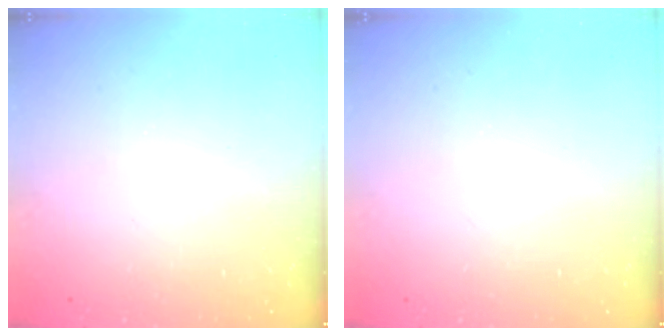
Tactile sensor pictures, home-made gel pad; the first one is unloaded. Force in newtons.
{"total": 0.0}